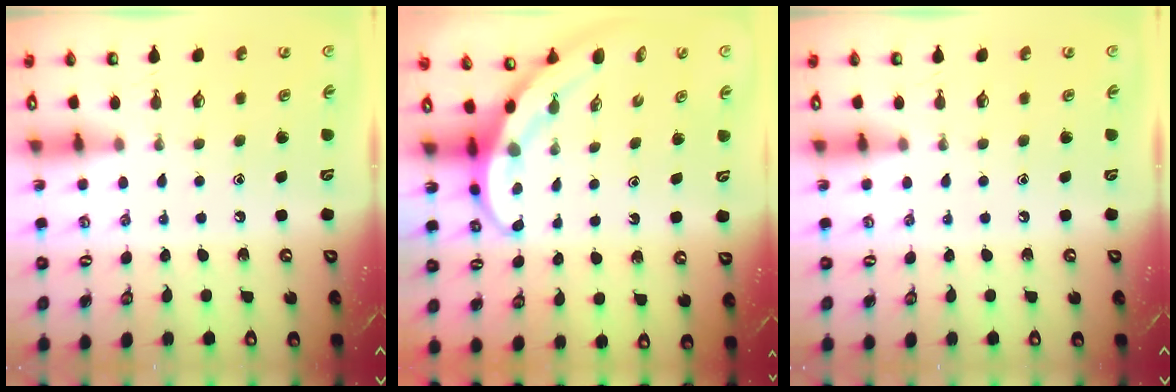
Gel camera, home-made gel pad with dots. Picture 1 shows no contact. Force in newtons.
{"total": 4.0, "press": 3.9, "slide": 0.6}
{"total": 0.0}